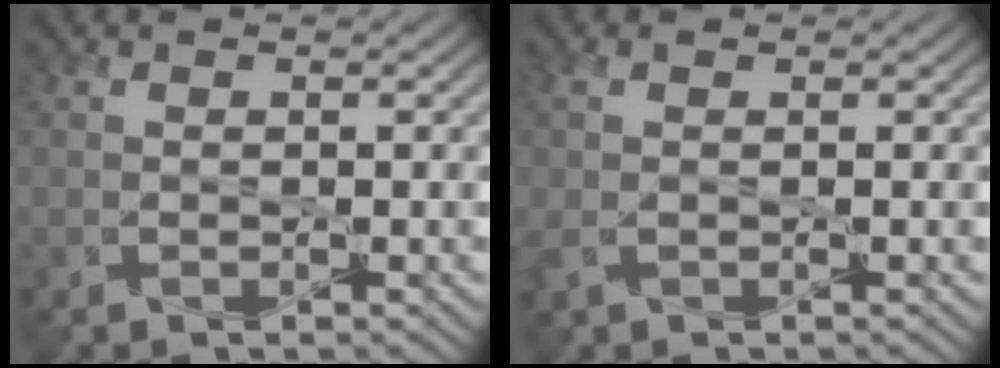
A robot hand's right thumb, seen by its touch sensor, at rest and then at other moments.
{"total": 2.8, "force": [-0.1, 1.8, 2.2], "torque": [-0.072, -0.003, -0.006]}